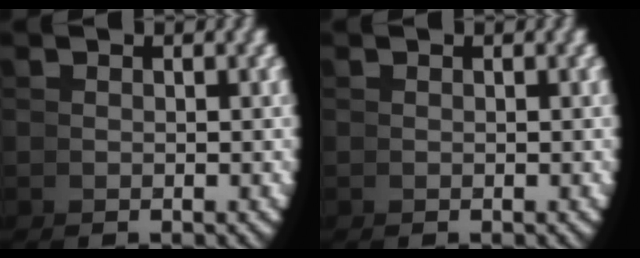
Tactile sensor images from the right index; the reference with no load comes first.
{"total": 0.0}